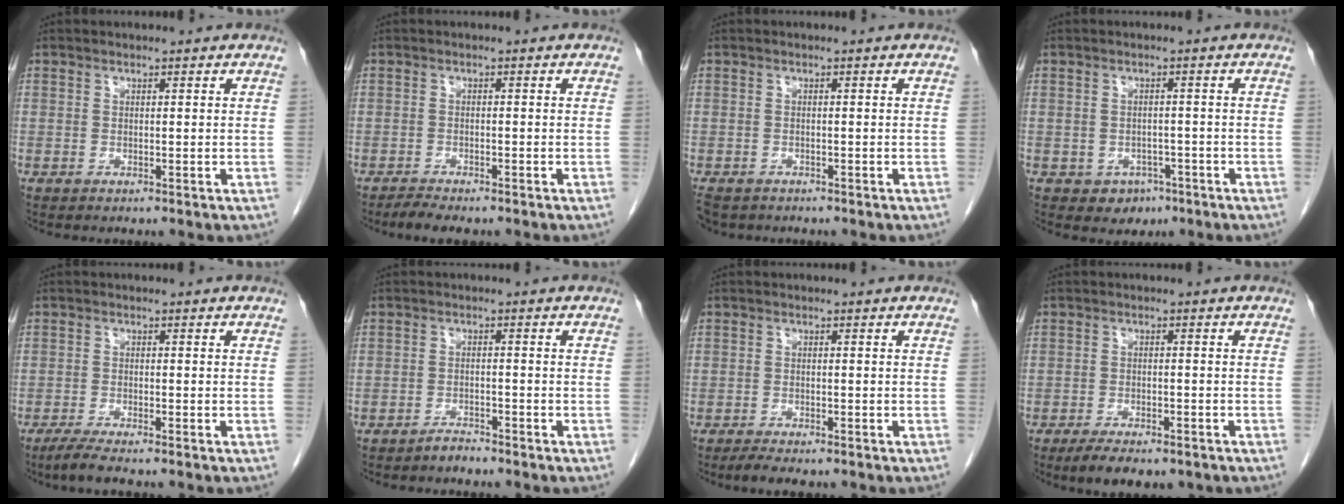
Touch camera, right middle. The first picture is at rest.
{"total": 3.1, "force": [-2.6, 0.6, 1.5], "torque": [-0.028, -0.007, -0.040]}
{"total": 5.3, "force": [-4.1, 2.7, 1.9], "torque": [-0.035, -0.006, -0.060]}
{"total": 3.3, "force": [-1.8, 2.6, 1.0], "torque": [-0.008, 0.009, -0.015]}
{"total": 3.7, "force": [-3.0, 0.0, 2.2], "torque": [-0.046, -0.010, -0.055]}
{"total": 1.9, "force": [-1.8, 0.3, 0.4], "torque": [-0.006, -0.001, -0.030]}
{"total": 3.3, "force": [-2.7, 0.7, 1.8], "torque": [-0.031, -0.009, -0.040]}
{"total": 6.8, "force": [-5.1, 2.4, 3.8], "torque": [-0.051, -0.007, -0.073]}